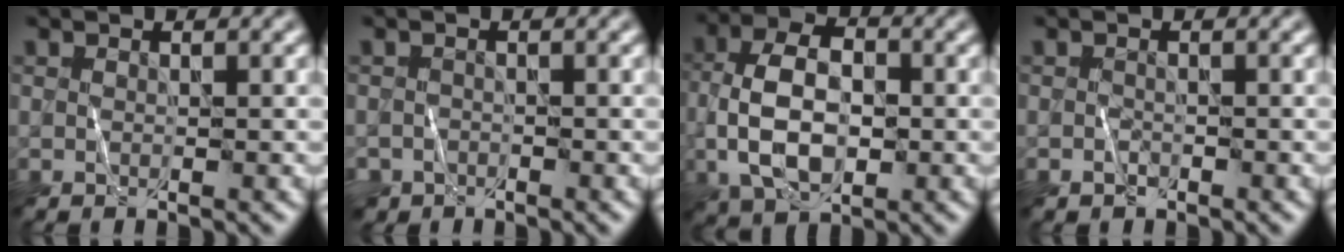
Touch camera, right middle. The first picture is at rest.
{"total": 1.8, "force": [-1.4, 1.1, -0.2], "torque": [0.011, 0.001, -0.026]}
{"total": 7.1, "force": [-1.2, 4.2, 5.6], "torque": [-0.111, 0.008, -0.028]}
{"total": 0.8, "force": [-0.4, 0.6, 0.3], "torque": [-0.005, -0.002, -0.008]}